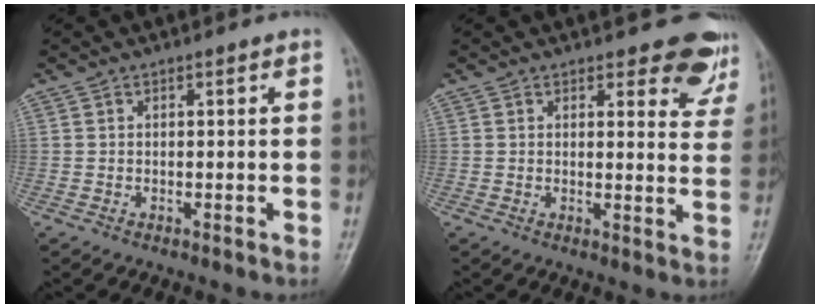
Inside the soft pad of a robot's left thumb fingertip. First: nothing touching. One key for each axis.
{"total": 7.7, "fx": 6.3, "fy": 3.1, "fz": 2.9, "tx": 0.004, "ty": -0.041, "tz": 0.054}